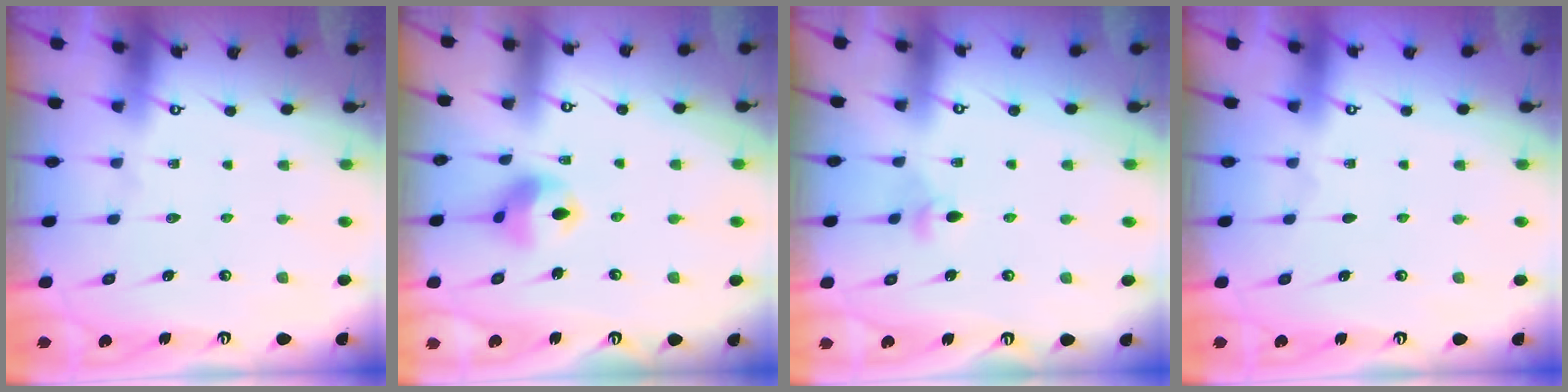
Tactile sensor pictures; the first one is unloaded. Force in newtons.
{"total": 9.7, "press": 9.6, "slide": 1.4}
{"total": 3.6, "press": 3.5, "slide": 0.8}
{"total": 0.0}